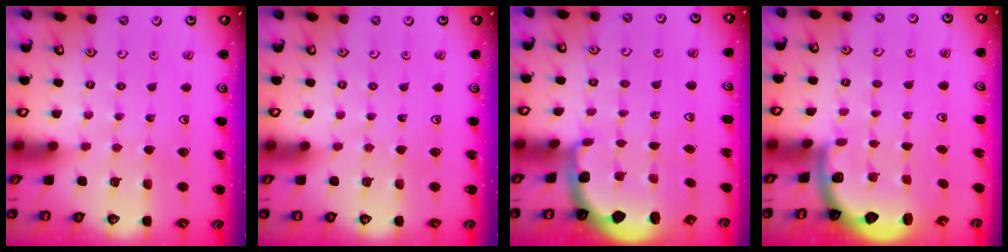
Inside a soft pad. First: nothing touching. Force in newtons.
{"total": 0.0}
{"total": 1.6, "press": 1.2, "slide": 1.1}
{"total": 1.9, "press": 1.8, "slide": 0.5}